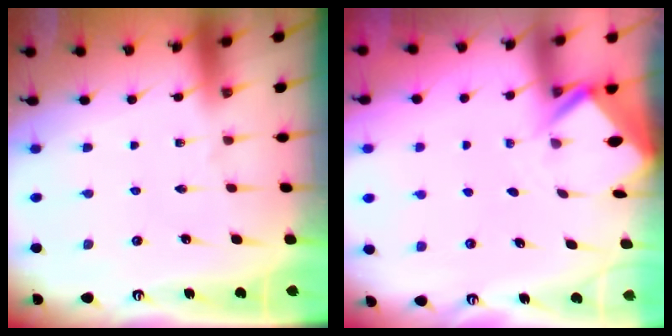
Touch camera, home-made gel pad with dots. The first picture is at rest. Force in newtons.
{"total": 2.4, "press": 2.4, "slide": 0.2}